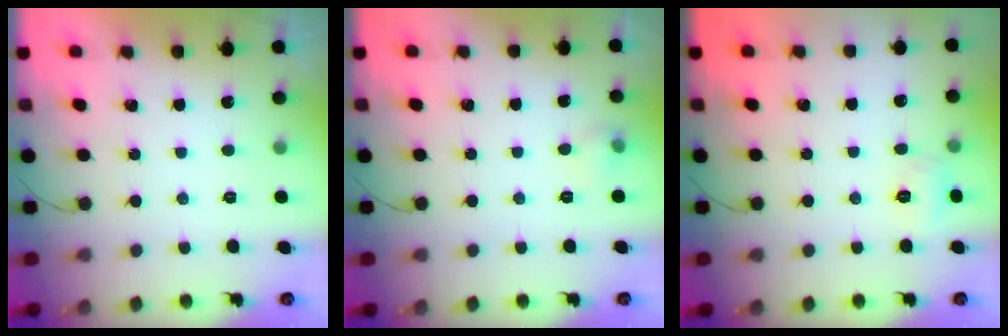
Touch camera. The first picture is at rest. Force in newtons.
{"total": 5.3, "press": 5.1, "slide": 1.5}
{"total": 6.1, "press": 5.9, "slide": 1.5}